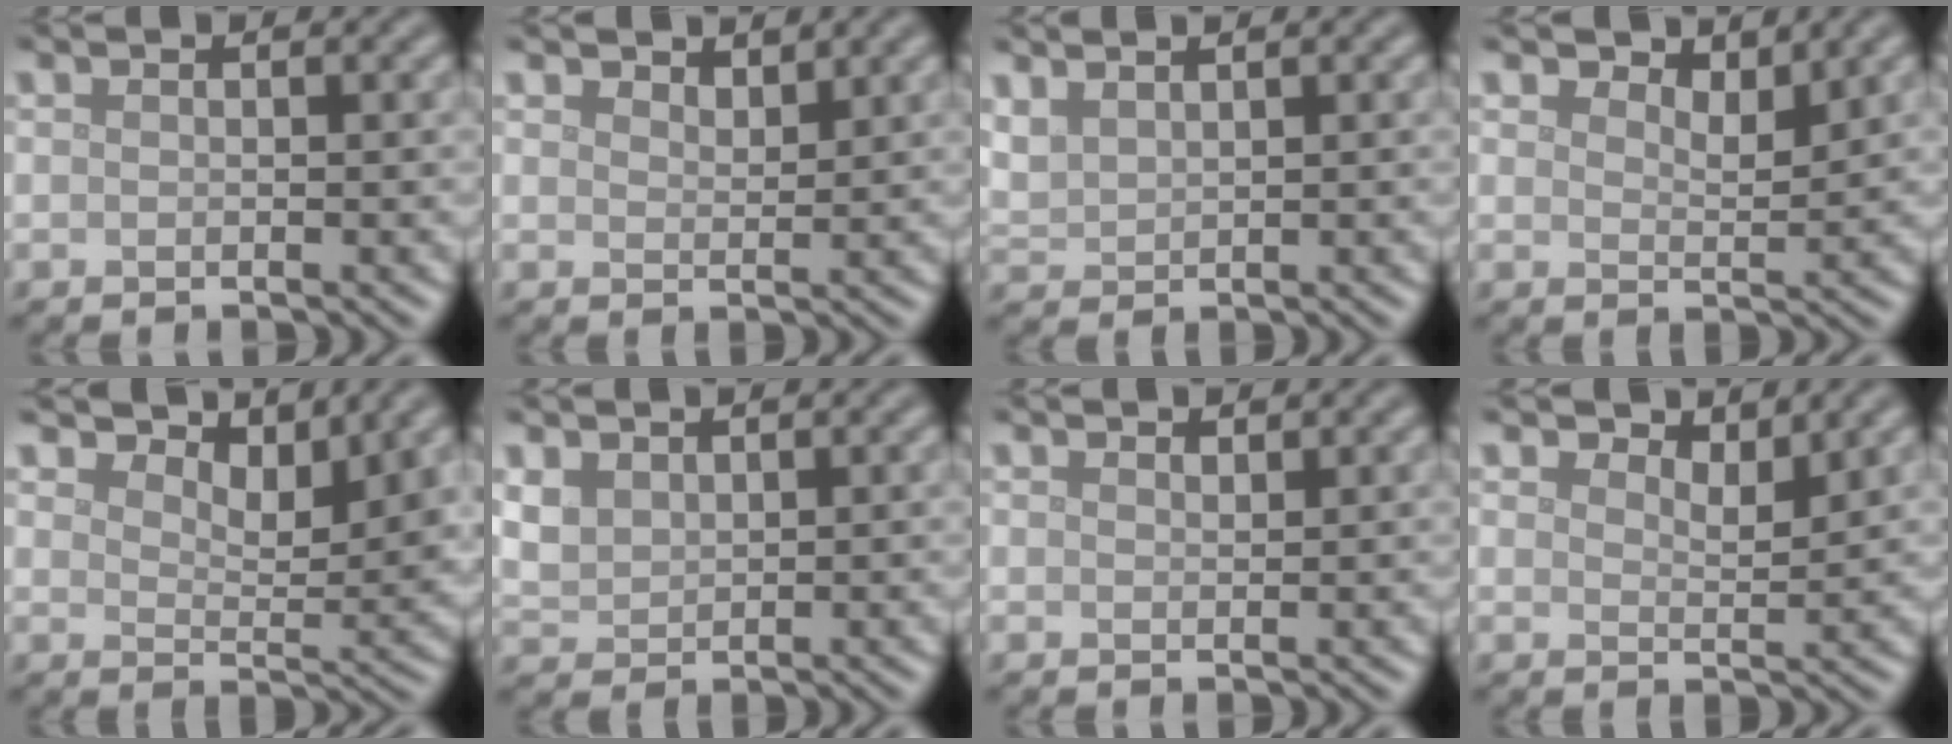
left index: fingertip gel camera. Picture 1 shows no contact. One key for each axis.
{"total": 2.0, "fx": 1.9, "fy": 0.5, "fz": 0.5, "tx": -0.009, "ty": 0.002, "tz": 0.032}
{"total": 2.2, "fx": 1.7, "fy": 1.1, "fz": 0.9, "tx": -0.026, "ty": 0.006, "tz": 0.042}
{"total": 2.7, "fx": 2.5, "fy": 0.7, "fz": 0.8, "tx": -0.012, "ty": -0.002, "tz": 0.036}
{"total": 4.6, "fx": 4.0, "fy": 1.3, "fz": 1.8, "tx": -0.034, "ty": -0.003, "tz": 0.062}
{"total": 2.7, "fx": 1.4, "fy": 1.9, "fz": 1.3, "tx": -0.037, "ty": 0.001, "tz": 0.031}
{"total": 0.6, "fx": 0.6, "fy": 0.2, "fz": 0.1, "tx": -0.002, "ty": -0.001, "tz": 0.012}
{"total": 2.4, "fx": 2.2, "fy": 0.5, "fz": 0.8, "tx": -0.011, "ty": -0.002, "tz": 0.032}